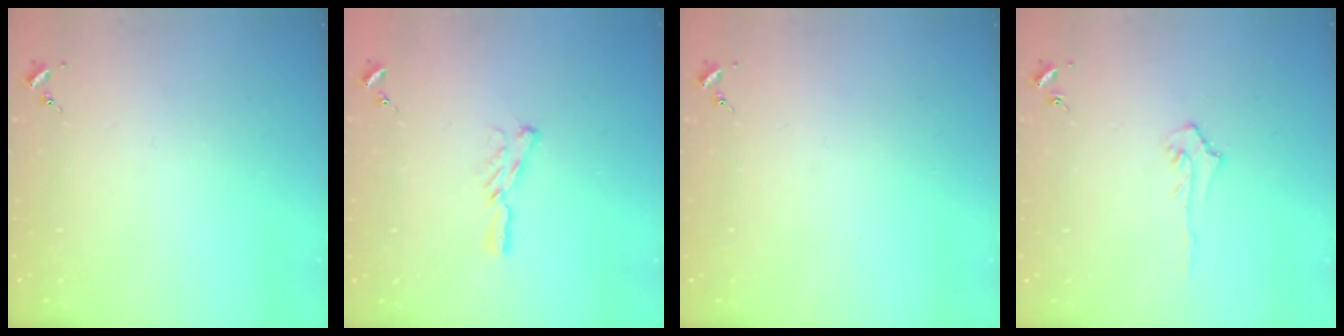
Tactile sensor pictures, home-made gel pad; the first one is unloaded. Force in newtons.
{"total": 5.0, "press": 5.0, "slide": 0.5}
{"total": 0.0}
{"total": 4.5, "press": 4.5, "slide": 0.7}